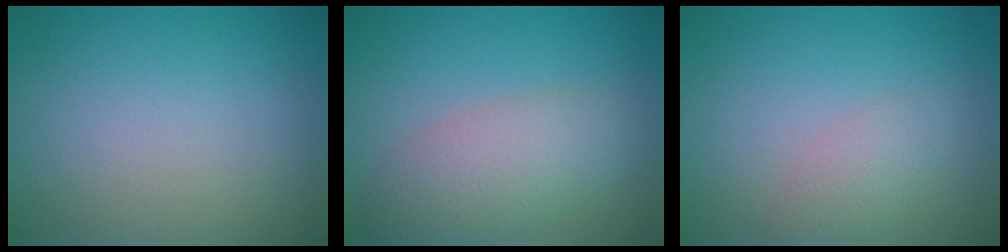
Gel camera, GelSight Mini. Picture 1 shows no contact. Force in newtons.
{"total": 4.9, "press": 4.9, "slide": 0.3}
{"total": 2.1, "press": 2.1, "slide": 0.1}